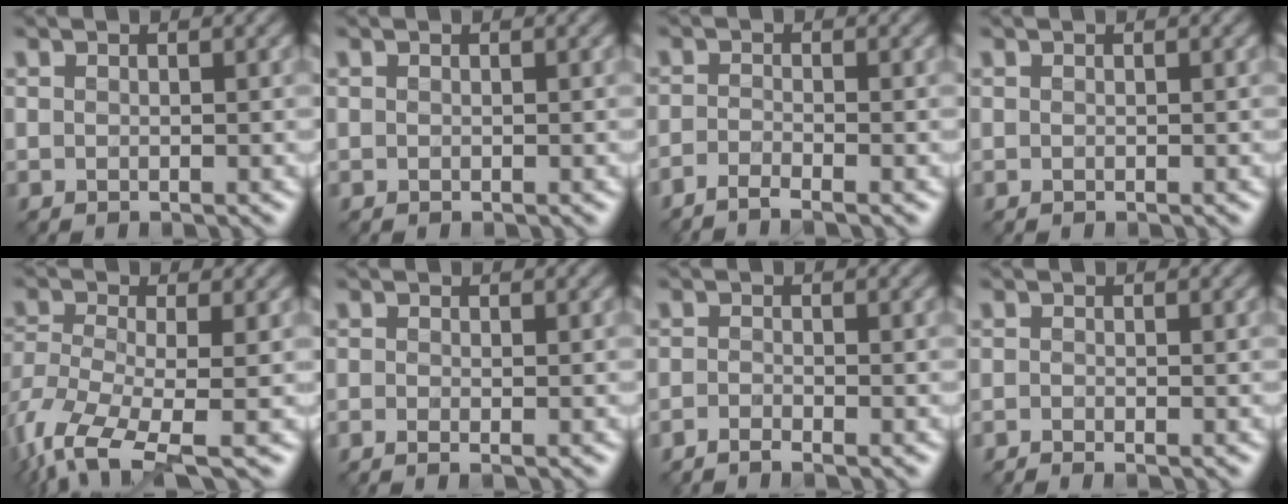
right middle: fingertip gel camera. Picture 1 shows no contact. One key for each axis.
{"total": 0.0}
{"total": 1.9, "fx": -1.7, "fy": -0.1, "fz": 0.9, "tx": -0.022, "ty": -0.006, "tz": -0.043}
{"total": 0.0}
{"total": 8.4, "fx": -4.9, "fy": 3.1, "fz": 6.1, "tx": -0.138, "ty": -0.020, "tz": -0.102}
{"total": 0.9, "fx": -0.6, "fy": -0.1, "fz": 0.7, "tx": -0.021, "ty": -0.007, "tz": -0.014}
{"total": 1.4, "fx": -1.3, "fy": -0.2, "fz": 0.6, "tx": -0.016, "ty": -0.004, "tz": -0.030}
{"total": 1.0, "fx": -0.9, "fy": -0.2, "fz": 0.4, "tx": -0.011, "ty": -0.005, "tz": -0.021}